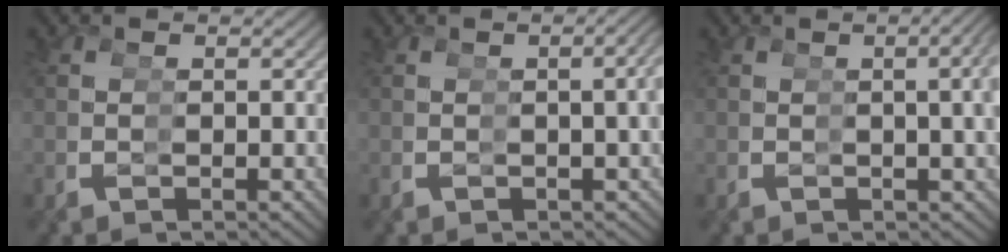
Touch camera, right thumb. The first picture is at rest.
{"total": 3.2, "force": [0.1, 0.5, 3.1], "torque": [-0.031, 0.014, 0.001]}
{"total": 4.5, "force": [0.7, 1.2, 4.3], "torque": [-0.038, 0.021, 0.003]}